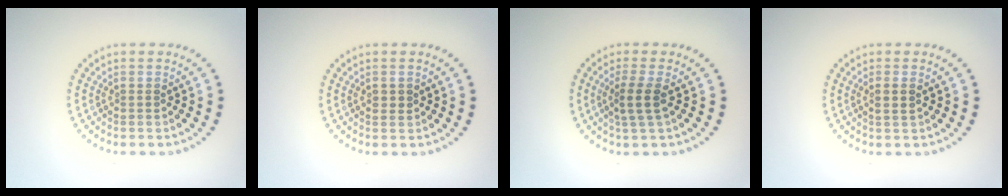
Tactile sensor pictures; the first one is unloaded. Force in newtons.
{"total": 0.8, "press": 0.8, "slide": 0.1}
{"total": 2.3, "press": 1.8, "slide": 1.3}
{"total": 1.2, "press": 1.1, "slide": 0.5}